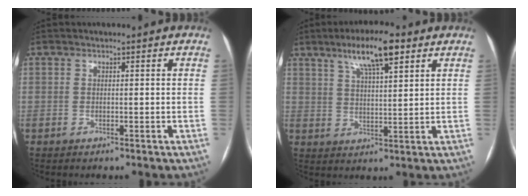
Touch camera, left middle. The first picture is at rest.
{"total": 8.9, "force": [5.4, 1.6, 6.8], "torque": [-0.123, 0.012, 0.092]}